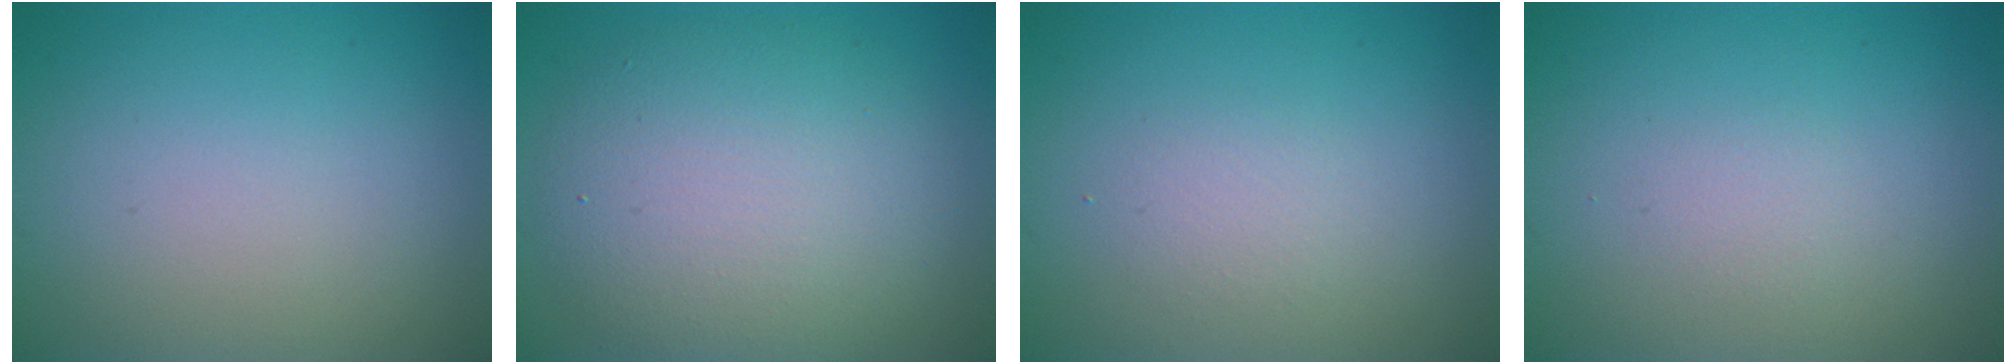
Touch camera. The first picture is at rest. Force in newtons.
{"total": 7.9, "press": 7.9, "slide": 0.2}
{"total": 1.3, "press": 1.3, "slide": 0.1}
{"total": 0.9, "press": 0.9, "slide": 0.0}